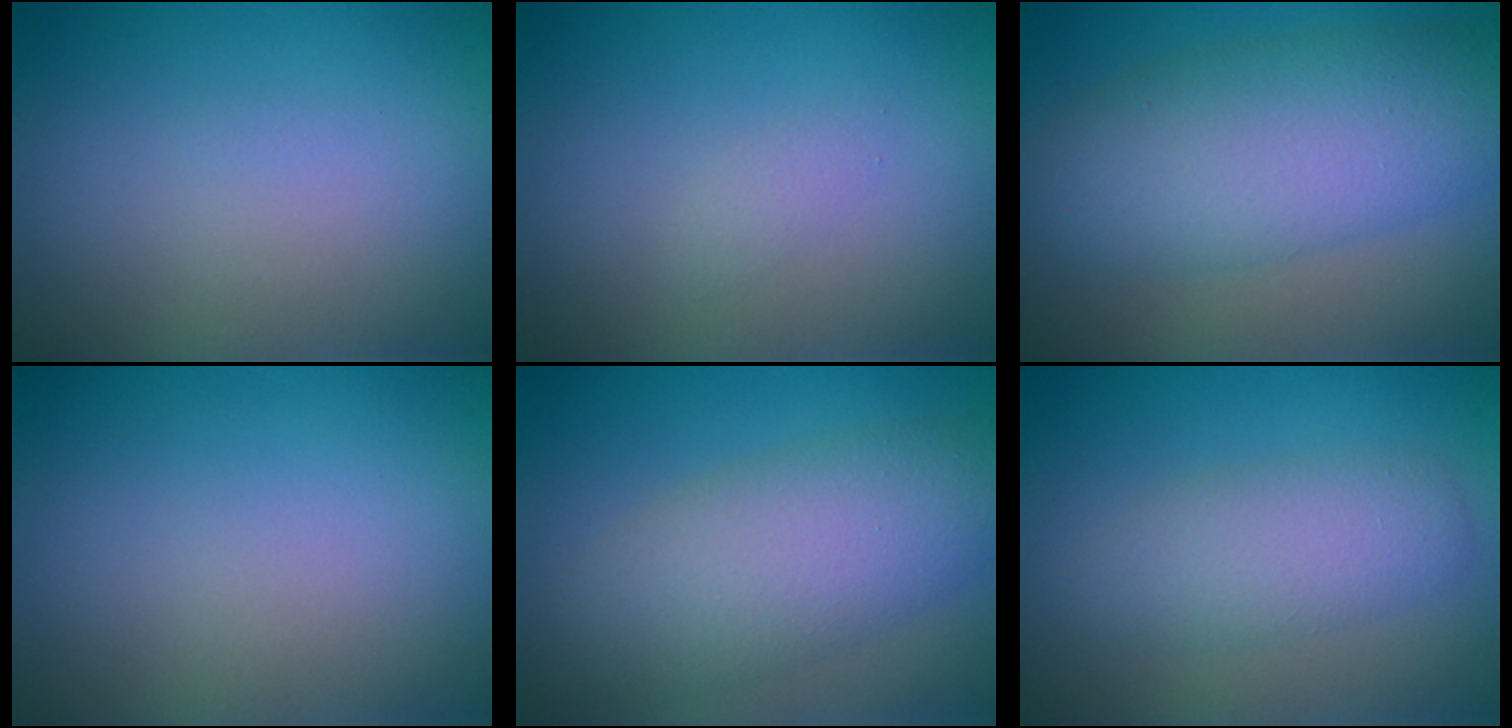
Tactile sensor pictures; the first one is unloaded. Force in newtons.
{"total": 0.7, "press": 0.7, "slide": 0.0}
{"total": 7.1, "press": 7.1, "slide": 0.0}
{"total": 0.0}
{"total": 6.1, "press": 6.1, "slide": 0.2}
{"total": 3.4, "press": 3.4, "slide": 0.1}